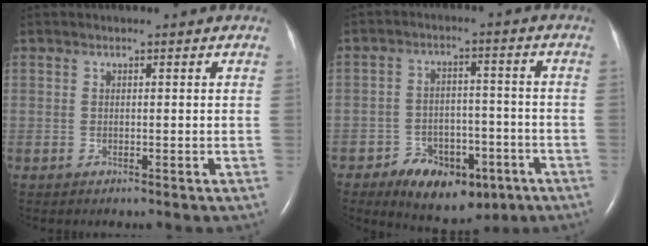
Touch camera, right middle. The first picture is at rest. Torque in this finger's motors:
{"motor_torque": [0.18, -0.38, 0.06, 0.05]}